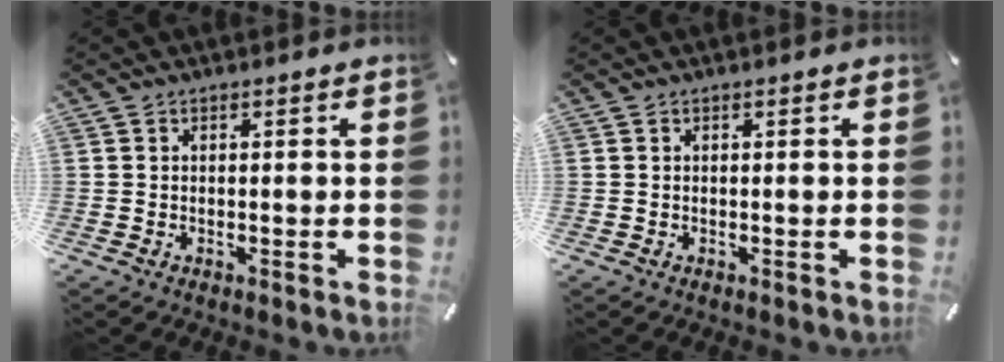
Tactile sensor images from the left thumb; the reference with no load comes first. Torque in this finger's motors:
{"motor_torque": [0.00, 0.00, 0.00, 0.00, 0.00]}